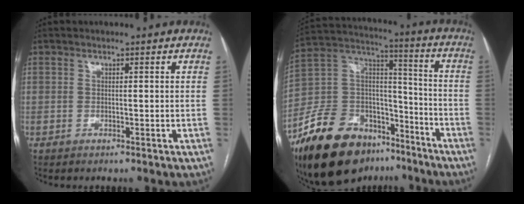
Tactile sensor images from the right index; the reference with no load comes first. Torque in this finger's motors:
{"motor_torque": [1.08, -1.06, 0.01, -0.21]}